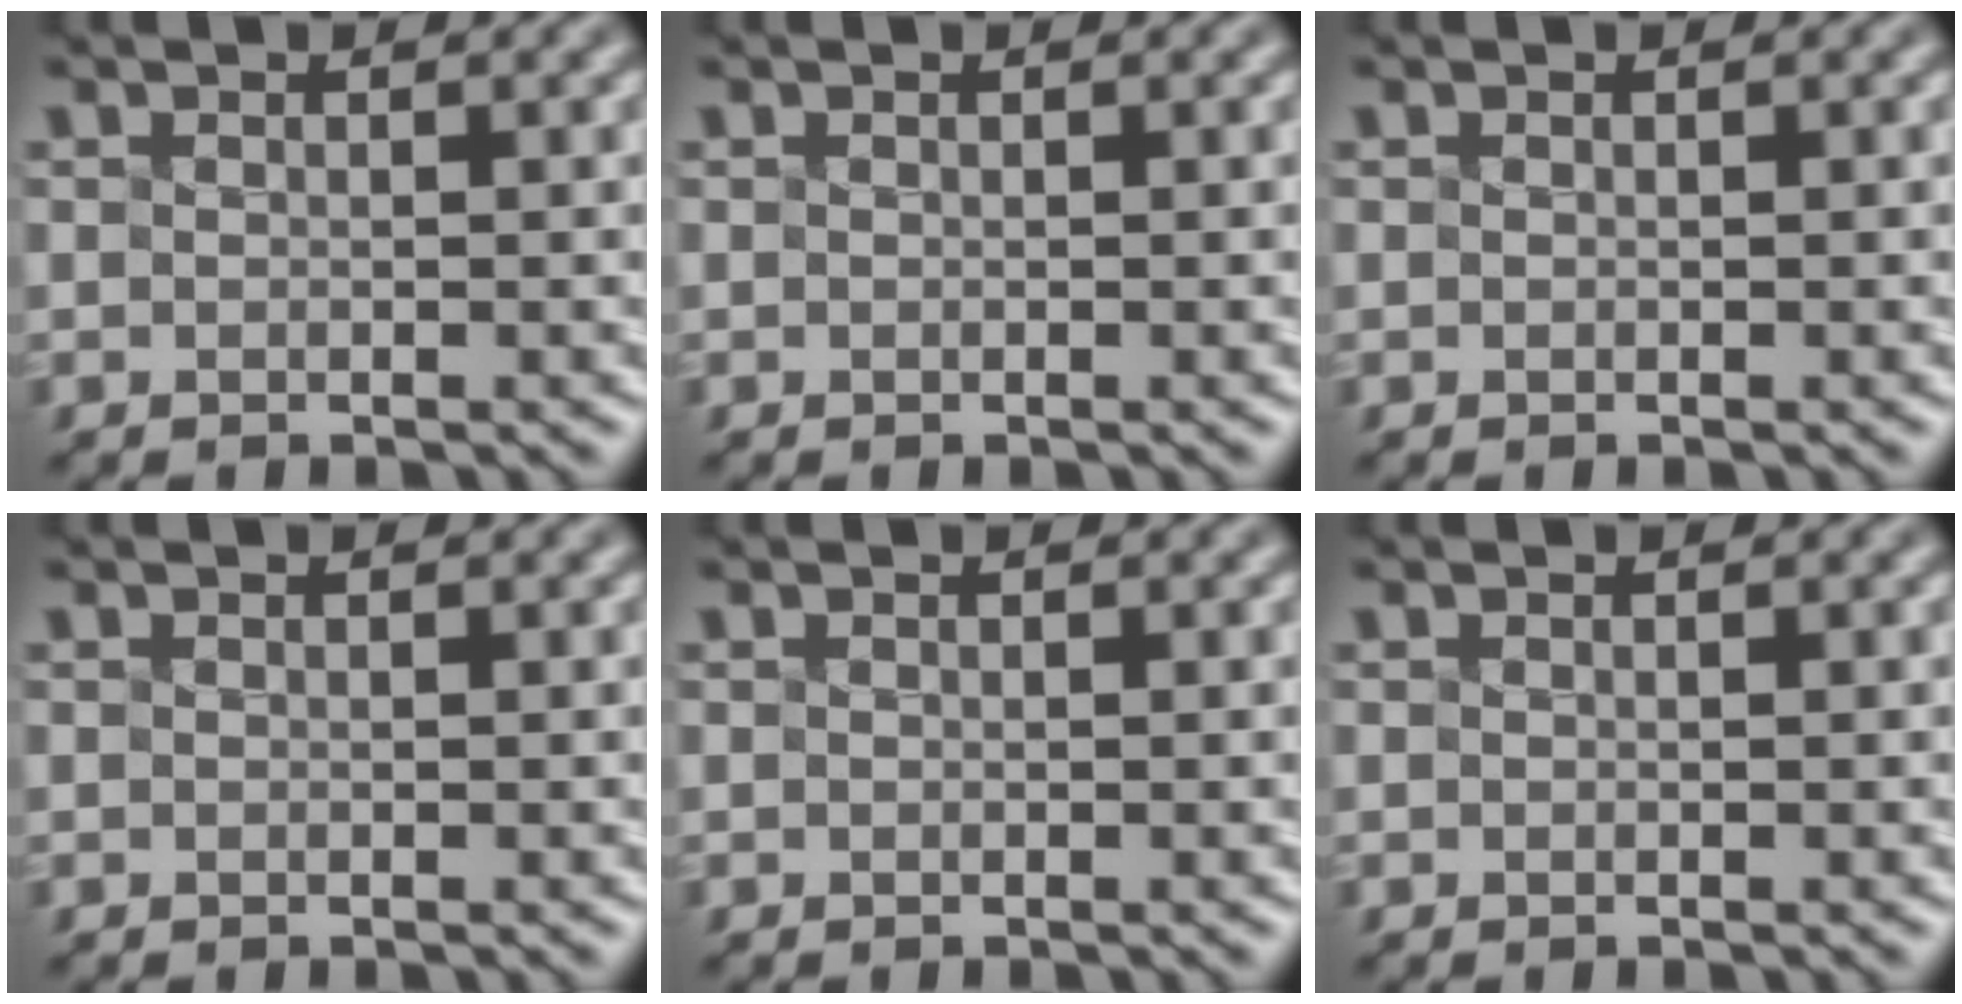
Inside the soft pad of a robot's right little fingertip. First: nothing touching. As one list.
[{"total": 0.0}, {"total": 0.0}, {"total": 0.0}, {"total": 0.0}, {"total": 0.0}]